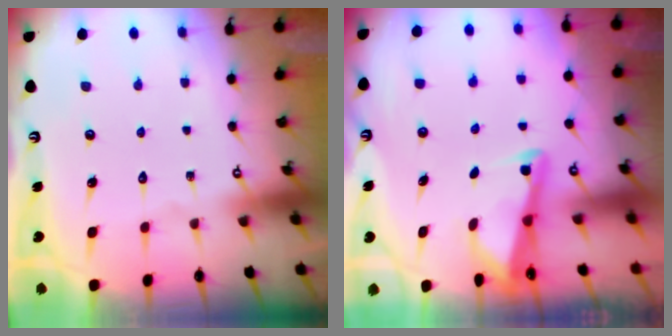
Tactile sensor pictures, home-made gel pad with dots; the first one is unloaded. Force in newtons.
{"total": 2.5, "press": 2.5, "slide": 0.0}